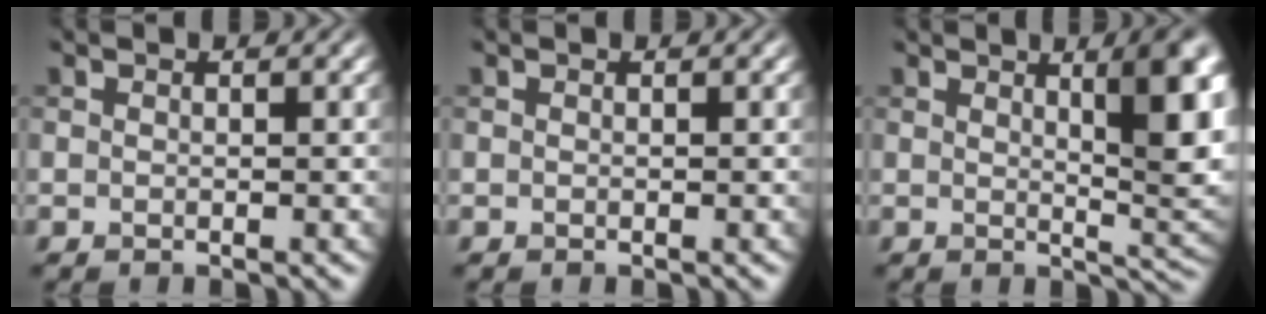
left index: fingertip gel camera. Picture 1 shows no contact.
{"total": 0.0}
{"total": 8.8, "force": [2.7, 2.8, 7.9], "torque": [-0.066, 0.007, 0.037]}